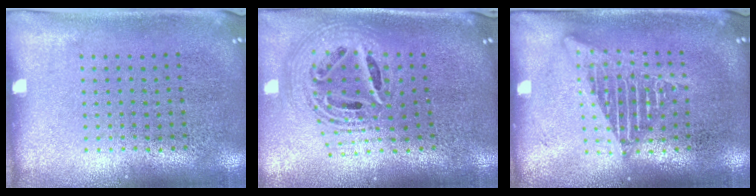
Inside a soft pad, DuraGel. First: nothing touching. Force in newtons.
{"total": 2.3, "press": 1.7, "slide": 1.5}
{"total": 2.0, "press": 2.0, "slide": 0.2}